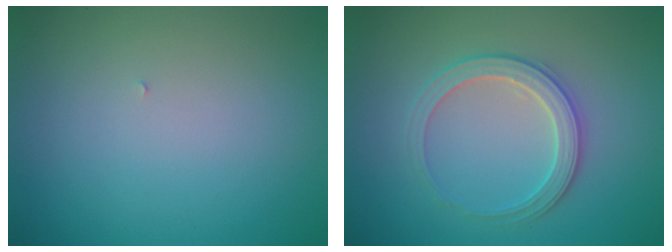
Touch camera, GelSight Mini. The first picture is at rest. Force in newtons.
{"total": 2.9, "press": 2.9, "slide": 0.3}